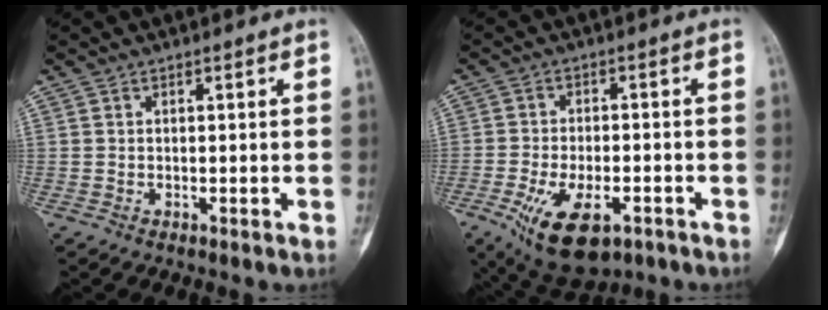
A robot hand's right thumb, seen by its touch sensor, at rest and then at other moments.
{"total": 13.0, "force": [-6.2, 6.1, 9.7], "torque": [-0.174, 0.010, -0.090]}